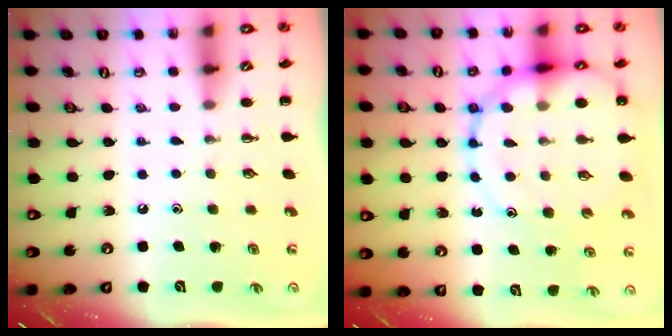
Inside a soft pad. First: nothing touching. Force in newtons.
{"total": 17.9, "press": 17.6, "slide": 3.0}